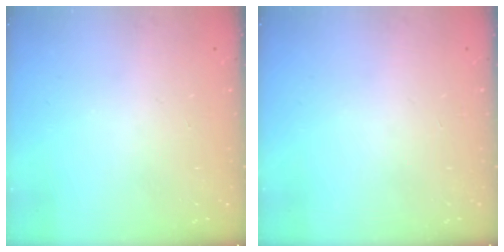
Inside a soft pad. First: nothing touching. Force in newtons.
{"total": 0.0}